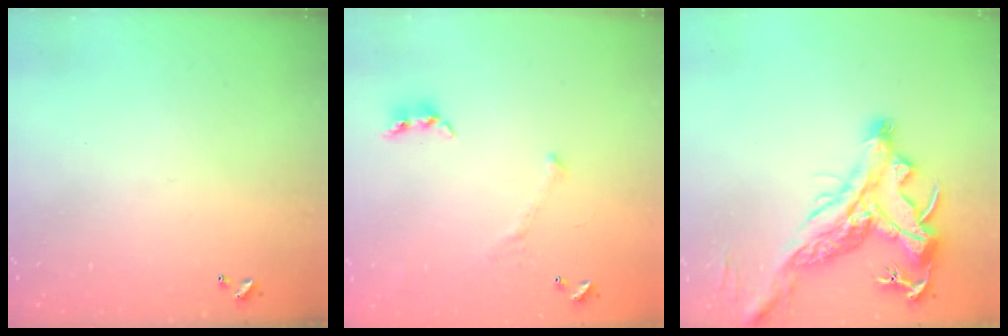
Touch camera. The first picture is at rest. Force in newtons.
{"total": 3.9, "press": 3.8, "slide": 0.7}
{"total": 4.7, "press": 4.5, "slide": 1.2}